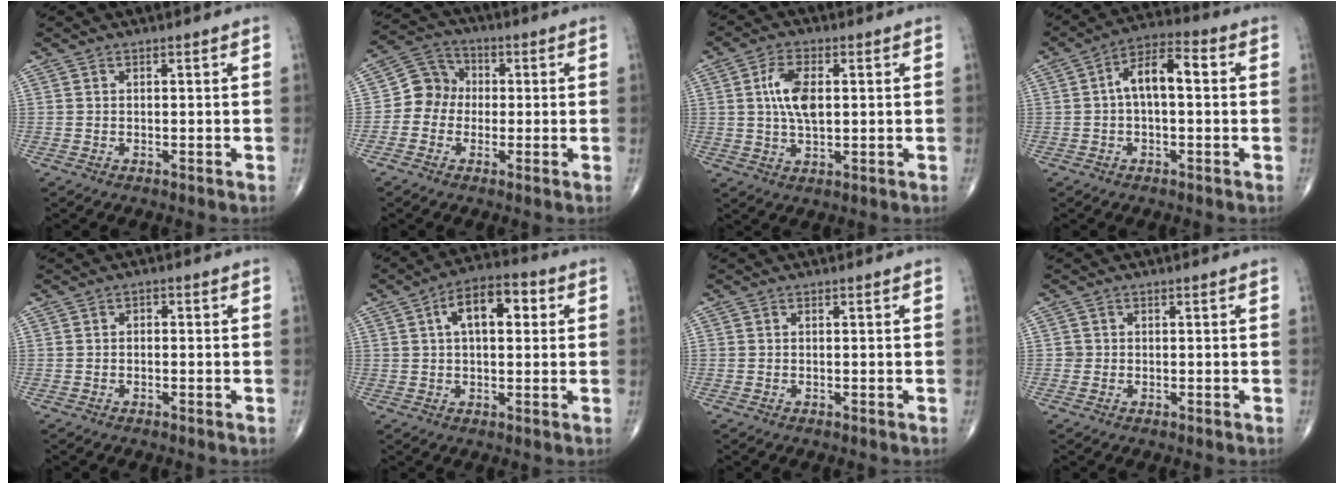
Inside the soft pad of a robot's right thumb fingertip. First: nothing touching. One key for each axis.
{"total": 7.0, "fx": -0.7, "fy": 6.2, "fz": 3.0, "tx": -0.025, "ty": 0.026, "tz": -0.028}
{"total": 7.5, "fx": 1.2, "fy": 3.7, "fz": 6.4, "tx": -0.124, "ty": 0.001, "tz": 0.020}
{"total": 8.7, "fx": 0.7, "fy": 4.1, "fz": 7.7, "tx": -0.131, "ty": 0.034, "tz": 0.003}
{"total": 0.9, "fx": -0.2, "fy": 0.7, "fz": 0.6, "tx": 0.000, "ty": 0.004, "tz": -0.009}
{"total": 10.3, "fx": 2.7, "fy": 5.3, "fz": 8.4, "tx": -0.119, "ty": 0.021, "tz": 0.034}
{"total": 0.0}
{"total": 1.0, "fx": -0.1, "fy": 1.0, "fz": 0.0, "tx": 0.006, "ty": 0.005, "tz": -0.003}